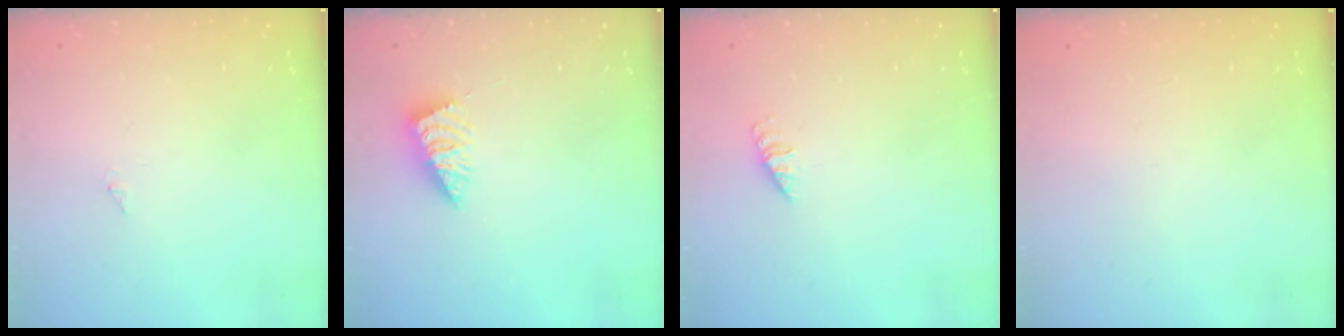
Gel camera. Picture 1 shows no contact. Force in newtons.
{"total": 0.9, "press": 0.9, "slide": 0.1}
{"total": 0.6, "press": 0.6, "slide": 0.2}
{"total": 0.0}